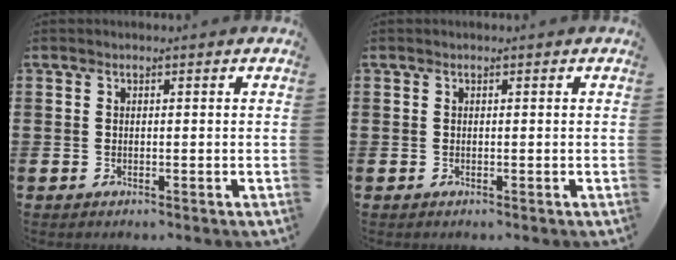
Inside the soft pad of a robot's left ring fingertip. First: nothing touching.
{"total": 0.0}